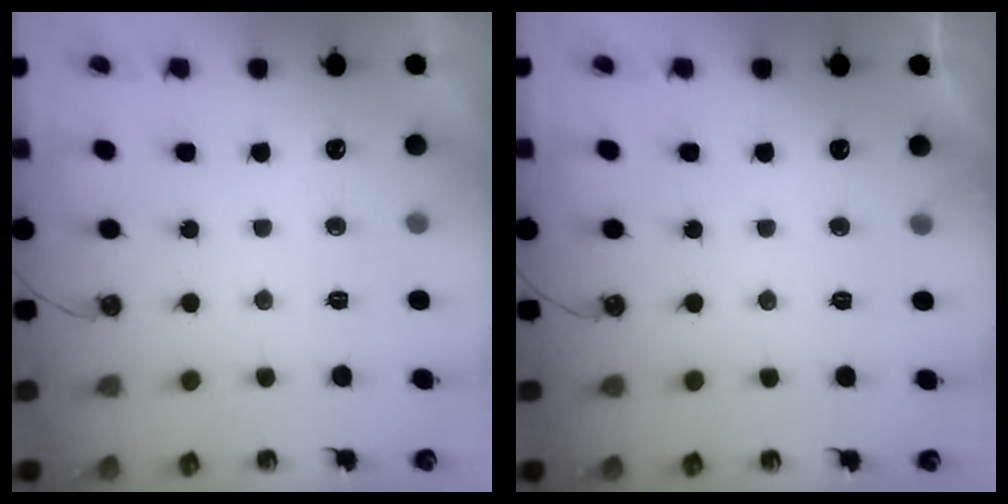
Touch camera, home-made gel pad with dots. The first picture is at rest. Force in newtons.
{"total": 1.8, "press": 1.8, "slide": 0.1}